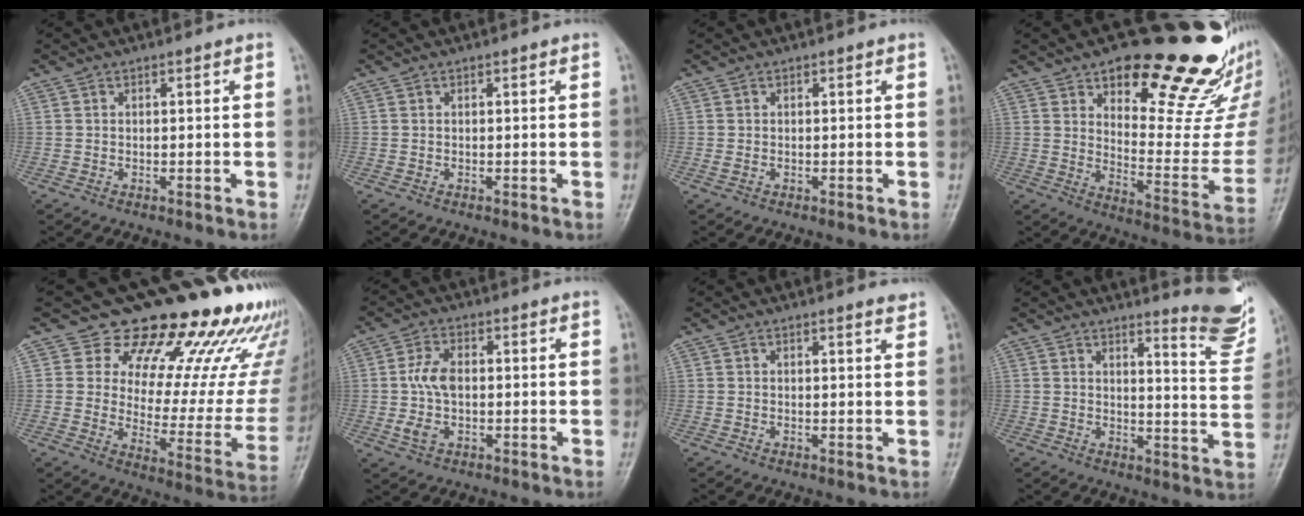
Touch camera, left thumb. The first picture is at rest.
{"total": 0.0}
{"total": 0.8, "force": [0.0, 0.5, 0.6], "torque": [-0.017, -0.001, 0.003]}
{"total": 23.1, "force": [16.7, 9.1, 13.1], "torque": [-0.117, -0.113, 0.231]}
{"total": 25.7, "force": [19.5, 10.9, 12.8], "torque": [-0.123, -0.124, 0.248]}
{"total": 6.4, "force": [-0.2, 4.0, 5.0], "torque": [-0.101, 0.007, -0.005]}
{"total": 1.3, "force": [1.2, 0.0, 0.5], "torque": [-0.004, -0.011, 0.014]}
{"total": 10.7, "force": [9.0, 1.4, 5.6], "torque": [-0.048, -0.093, 0.100]}